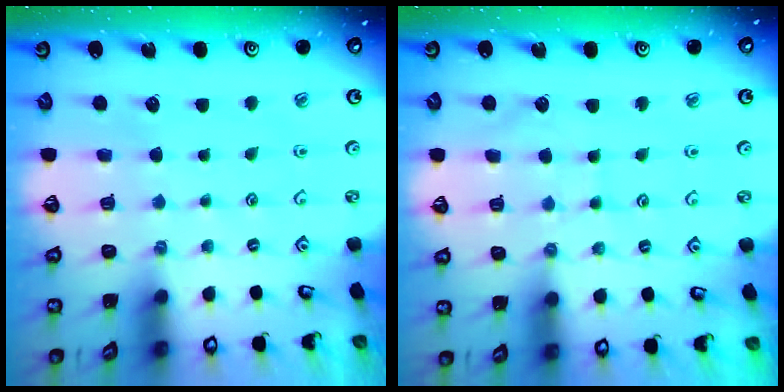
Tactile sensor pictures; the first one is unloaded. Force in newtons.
{"total": 6.0, "press": 6.0, "slide": 0.6}